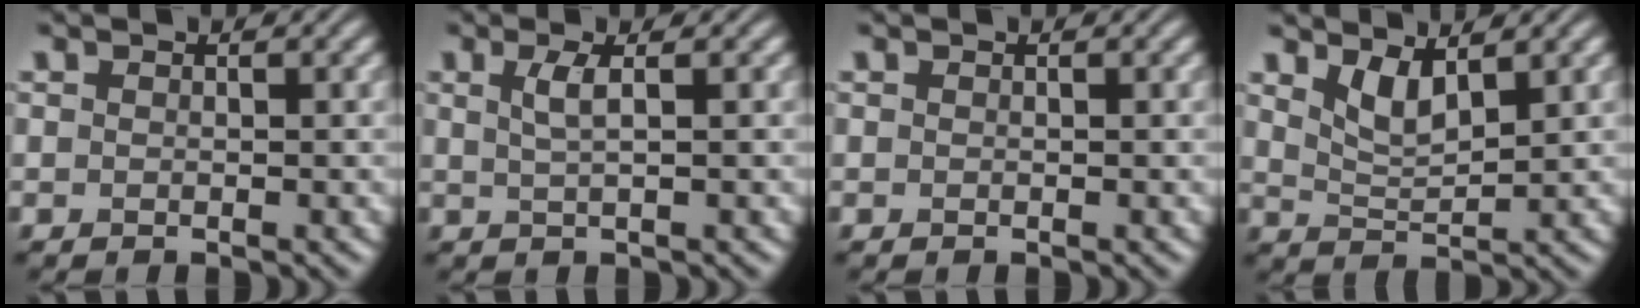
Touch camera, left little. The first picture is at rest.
{"total": 2.0, "force": [0.6, 0.6, 1.8], "torque": [-0.033, -0.001, 0.008]}
{"total": 0.0}
{"total": 2.8, "force": [1.8, 0.9, 2.0], "torque": [-0.044, -0.012, 0.040]}